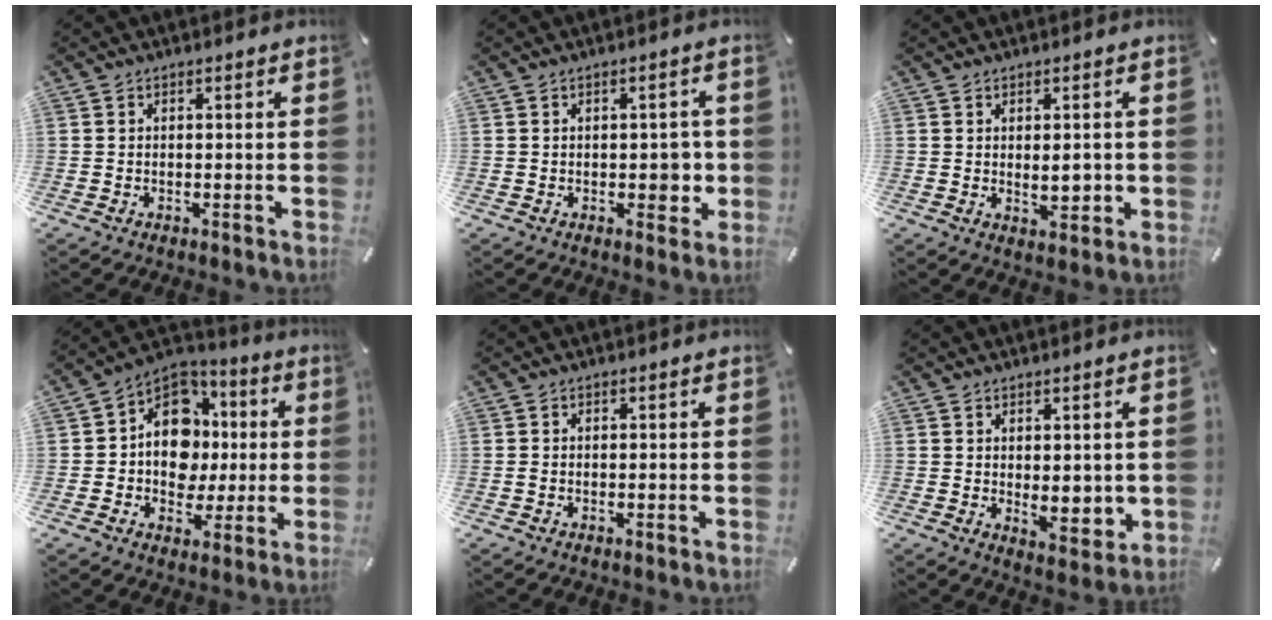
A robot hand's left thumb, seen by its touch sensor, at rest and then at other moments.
{"total": 4.4, "force": [-0.5, 2.7, 3.4], "torque": [-0.026, -0.005, -0.013]}
{"total": 4.0, "force": [0.3, 2.2, 3.3], "torque": [-0.048, -0.001, 0.002]}
{"total": 14.3, "force": [-0.1, 12.3, 7.3], "torque": [-0.122, 0.004, 0.003]}
{"total": 0.7, "force": [-0.3, 0.4, 0.5], "torque": [-0.008, 0.000, -0.006]}
{"total": 4.6, "force": [1.3, 3.0, 3.2], "torque": [-0.037, -0.007, 0.025]}